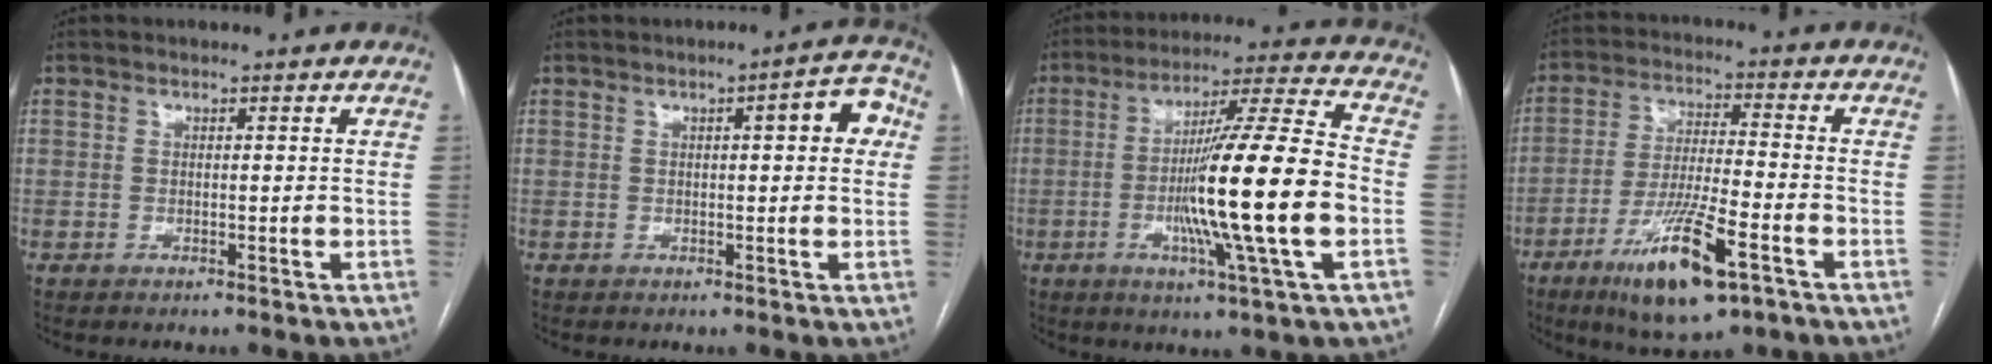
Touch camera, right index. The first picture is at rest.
{"total": 5.3, "force": [1.1, 1.3, 5.0], "torque": [-0.059, 0.020, 0.009]}
{"total": 18.9, "force": [-3.4, -0.9, 18.6], "torque": [-0.315, -0.008, -0.065]}
{"total": 13.7, "force": [-7.2, 2.2, 11.5], "torque": [-0.216, -0.022, -0.121]}